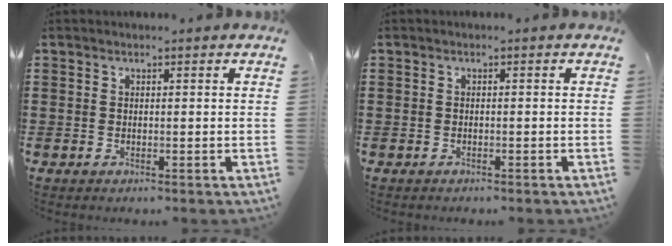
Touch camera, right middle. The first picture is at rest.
{"total": 0.5, "force": [-0.5, 0.2, 0.0], "torque": [-0.002, 0.002, -0.011]}